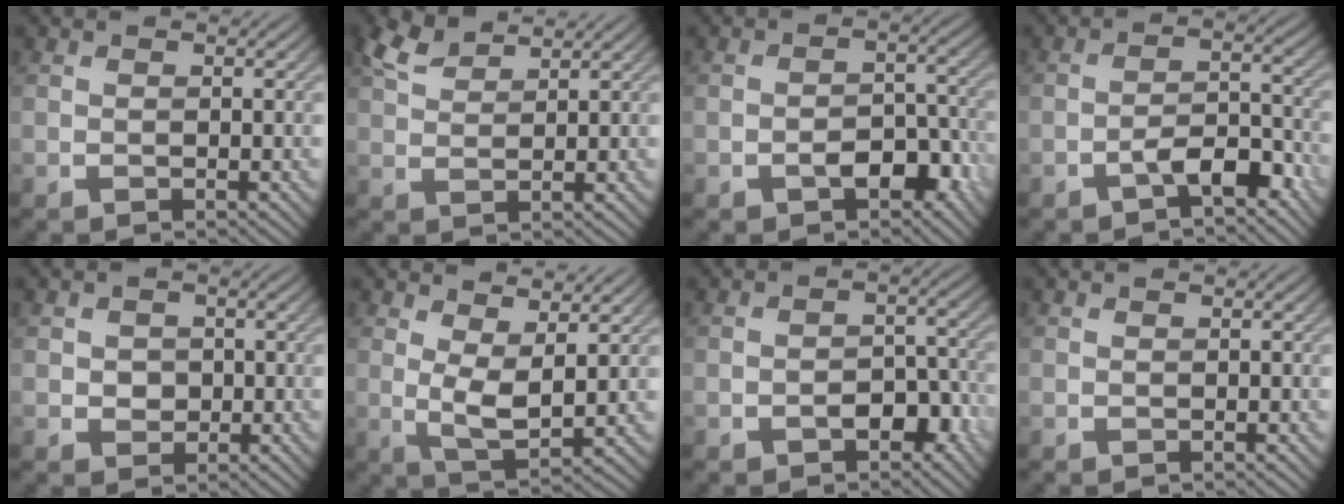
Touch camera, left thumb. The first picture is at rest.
{"total": 3.6, "force": [3.0, 0.8, 1.6], "torque": [-0.047, 0.007, 0.064]}
{"total": 4.9, "force": [-2.2, 2.8, 3.4], "torque": [-0.050, 0.003, -0.037]}
{"total": 4.7, "force": [-2.9, 1.7, 3.3], "torque": [-0.057, 0.013, -0.056]}
{"total": 1.9, "force": [0.1, 1.8, 0.4], "torque": [-0.013, -0.003, -0.005]}
{"total": 4.8, "force": [2.0, 1.5, 4.0], "torque": [-0.090, -0.008, 0.036]}
{"total": 4.2, "force": [-2.1, 2.4, 2.8], "torque": [-0.038, 0.003, -0.031]}
{"total": 0.0}